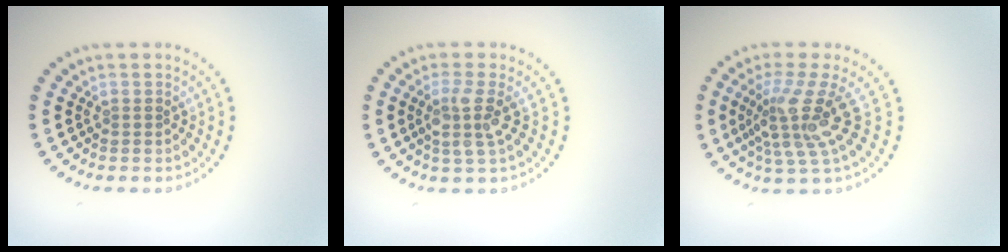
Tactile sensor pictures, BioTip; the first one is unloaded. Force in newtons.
{"total": 2.8, "press": 2.3, "slide": 1.6}
{"total": 4.7, "press": 3.2, "slide": 3.4}